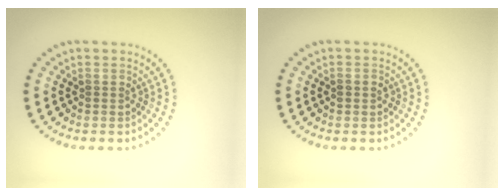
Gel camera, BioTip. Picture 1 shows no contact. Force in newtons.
{"total": 1.1, "press": 1.1, "slide": 0.1}